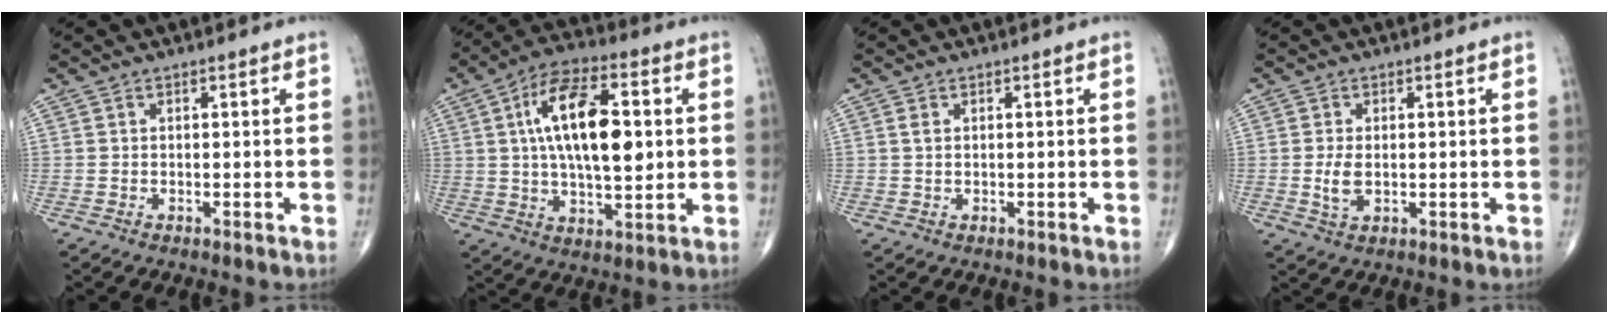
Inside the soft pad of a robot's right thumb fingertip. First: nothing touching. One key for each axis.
{"total": 17.4, "fx": 2.7, "fy": 7.8, "fz": 15.2, "tx": -0.247, "ty": 0.007, "tz": 0.043}
{"total": 1.1, "fx": 0.4, "fy": 0.7, "fz": 0.7, "tx": -0.015, "ty": 0.003, "tz": 0.010}
{"total": 3.7, "fx": -0.1, "fy": 2.1, "fz": 3.1, "tx": -0.062, "ty": -0.007, "tz": 0.000}